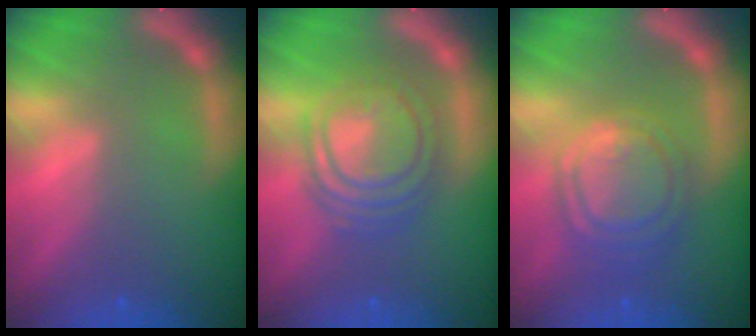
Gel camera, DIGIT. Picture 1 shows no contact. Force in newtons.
{"total": 8.1}
{"total": 7.6}